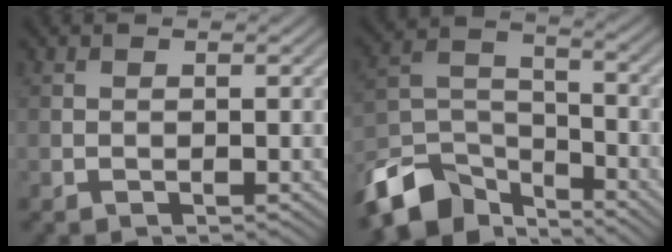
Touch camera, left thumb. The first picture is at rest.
{"total": 10.7, "force": [-8.0, 5.1, 5.1], "torque": [-0.104, -0.014, -0.165]}